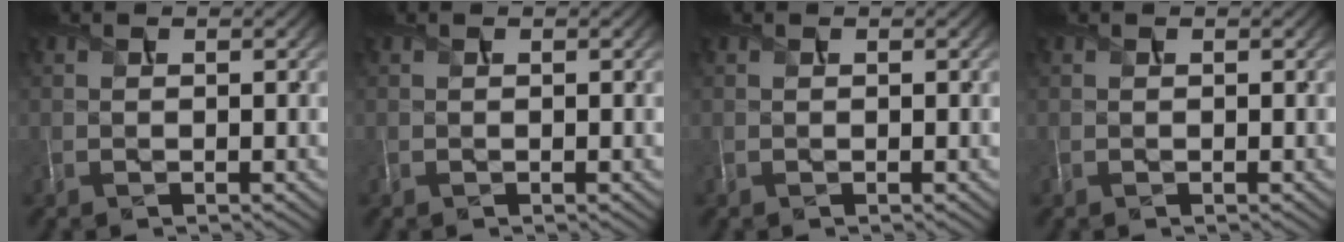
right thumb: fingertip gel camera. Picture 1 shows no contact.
{"total": 0.0}
{"total": 0.0}
{"total": 0.0}